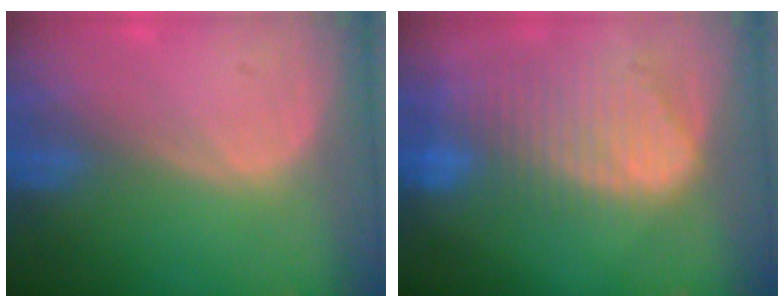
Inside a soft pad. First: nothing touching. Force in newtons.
{"total": 10.5, "press": 9.0, "slide": 5.5}